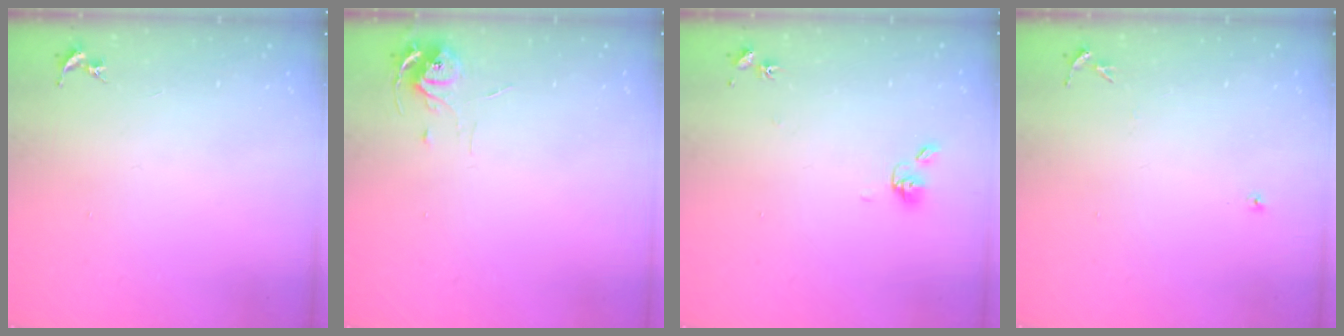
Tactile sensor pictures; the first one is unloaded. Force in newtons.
{"total": 5.9, "press": 5.9, "slide": 0.5}
{"total": 7.0, "press": 6.7, "slide": 2.1}
{"total": 5.7, "press": 5.7, "slide": 0.7}